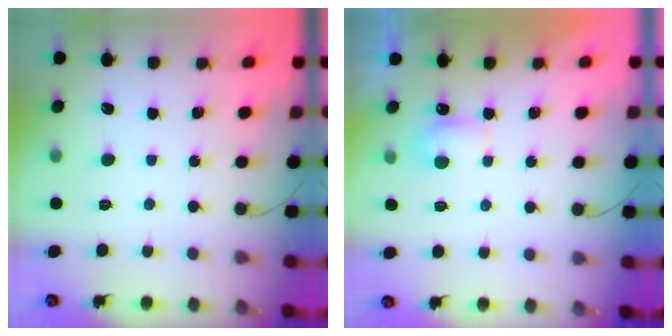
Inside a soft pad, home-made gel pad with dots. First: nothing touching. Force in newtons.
{"total": 3.7, "press": 3.6, "slide": 1.1}